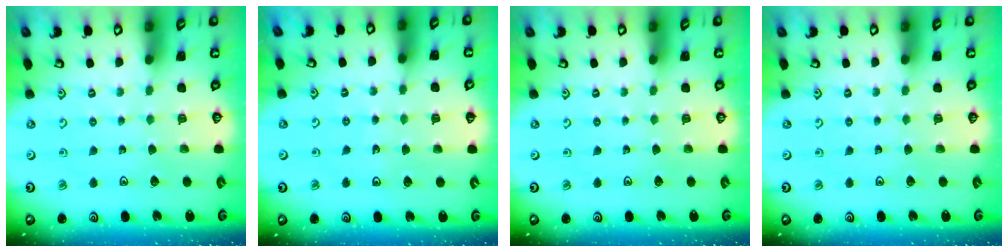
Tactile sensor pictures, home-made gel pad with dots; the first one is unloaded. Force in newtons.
{"total": 4.7, "press": 4.4, "slide": 1.4}
{"total": 0.0}
{"total": 0.0}